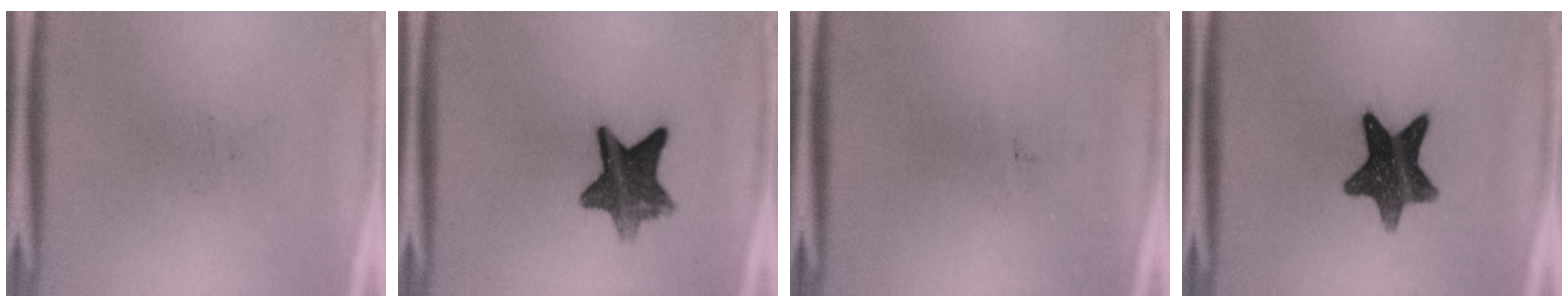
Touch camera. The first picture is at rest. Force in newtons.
{"total": 9.6}
{"total": 0.0}
{"total": 11.9}